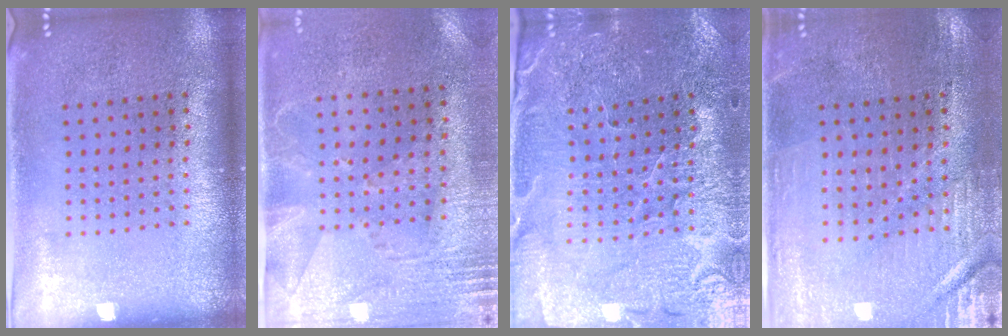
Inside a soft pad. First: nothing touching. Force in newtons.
{"total": 2.8, "press": 2.3, "slide": 1.5}
{"total": 3.3, "press": 3.3, "slide": 0.3}
{"total": 0.7, "press": 0.6, "slide": 0.2}